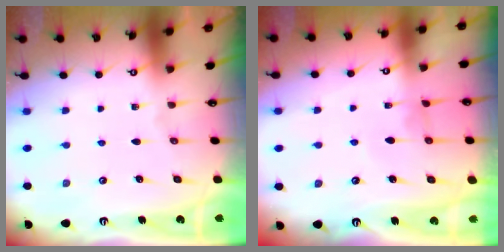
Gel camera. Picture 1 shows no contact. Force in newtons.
{"total": 0.7, "press": 0.6, "slide": 0.3}